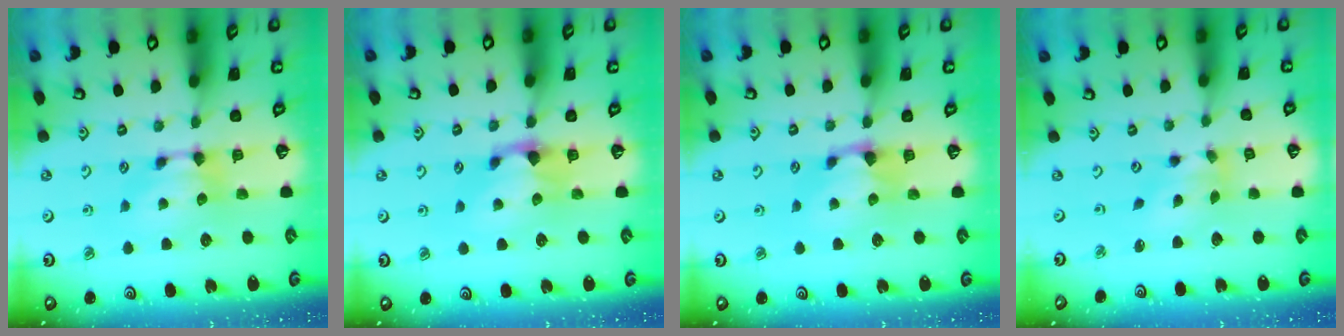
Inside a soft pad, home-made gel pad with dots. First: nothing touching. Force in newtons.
{"total": 0.7, "press": 0.4, "slide": 0.6}
{"total": 0.6, "press": 0.2, "slide": 0.5}
{"total": 1.9, "press": 1.3, "slide": 1.3}